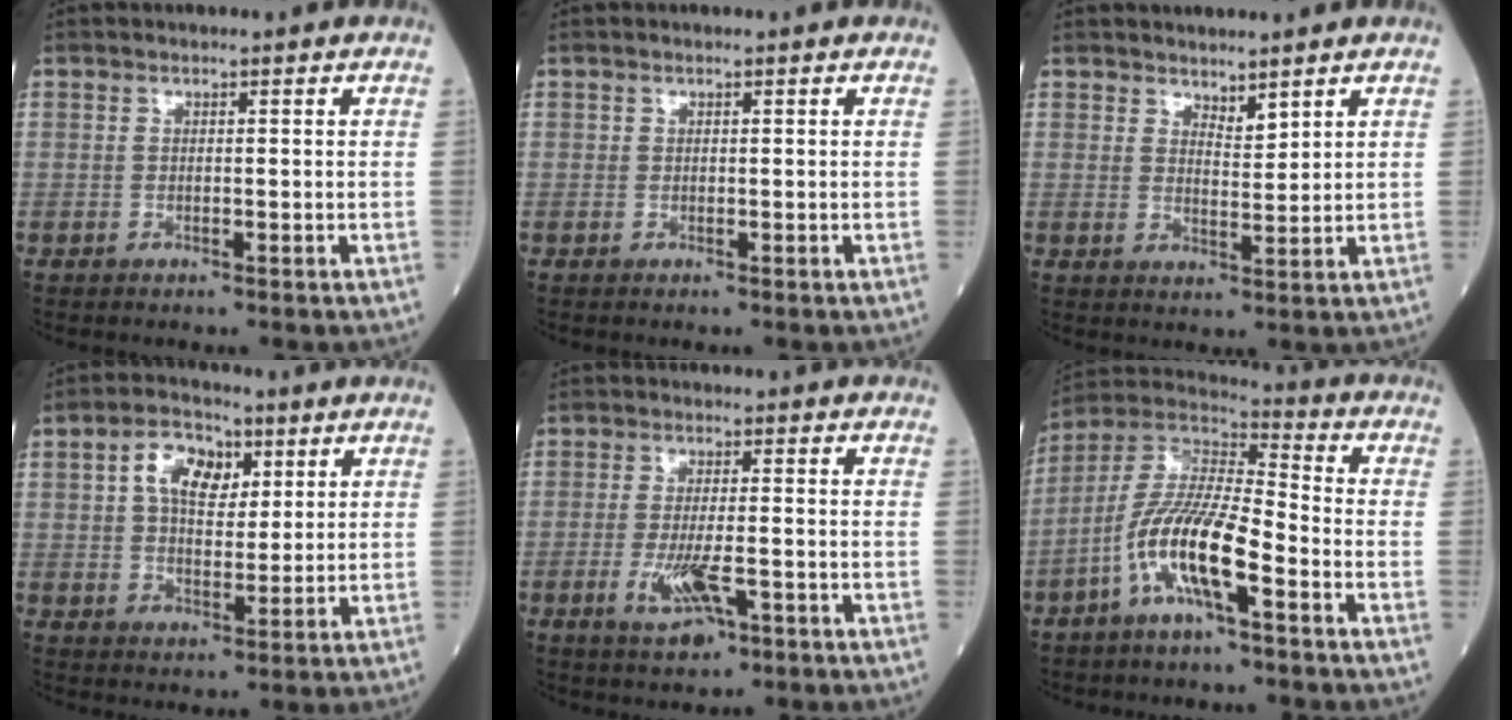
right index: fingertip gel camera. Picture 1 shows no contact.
{"total": 0.0}
{"total": 2.7, "force": [2.3, 0.8, 1.1], "torque": [-0.021, -0.008, 0.046]}
{"total": 8.2, "force": [3.0, 4.8, 5.9], "torque": [-0.108, 0.020, 0.052]}
{"total": 5.8, "force": [-2.4, 1.5, 5.0], "torque": [-0.101, -0.008, -0.034]}
{"total": 12.9, "force": [-5.5, 2.3, 11.5], "torque": [-0.235, 0.002, -0.109]}